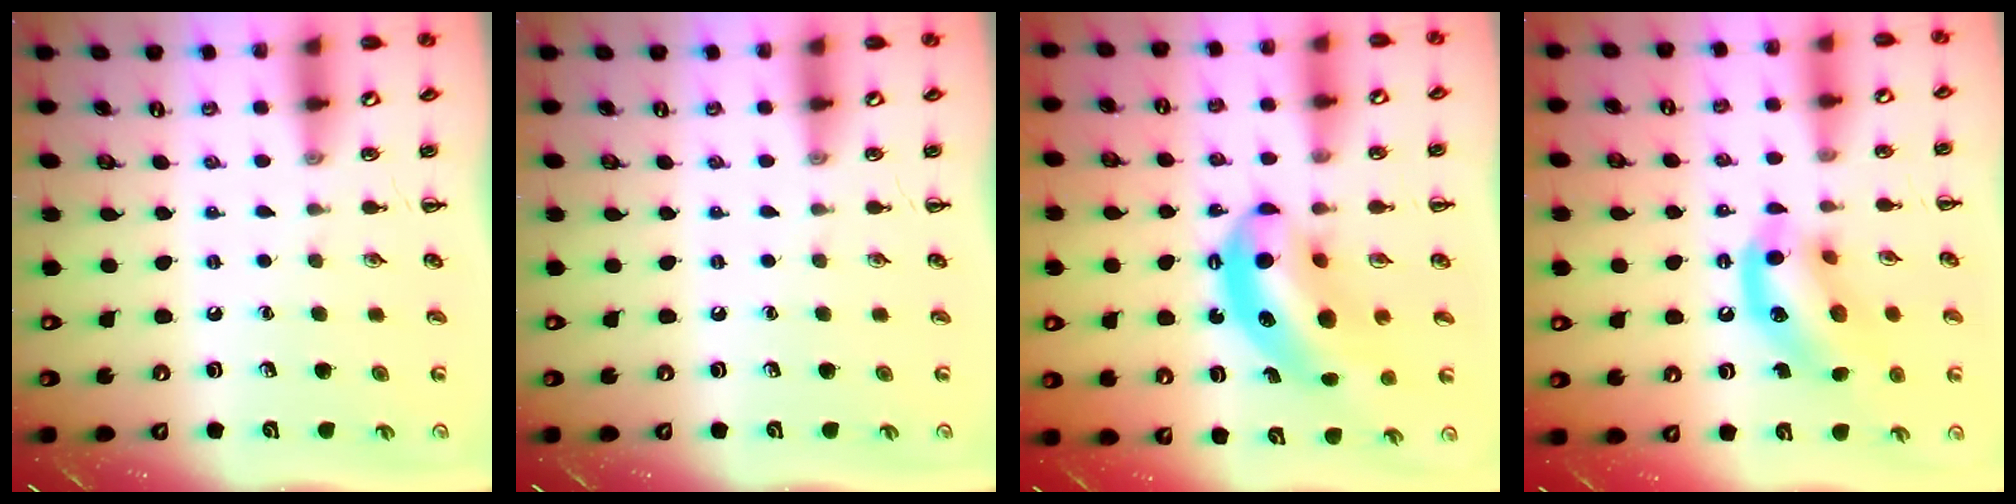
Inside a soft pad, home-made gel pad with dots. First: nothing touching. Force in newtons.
{"total": 0.0}
{"total": 13.2, "press": 12.8, "slide": 3.2}
{"total": 14.5, "press": 14.3, "slide": 2.7}